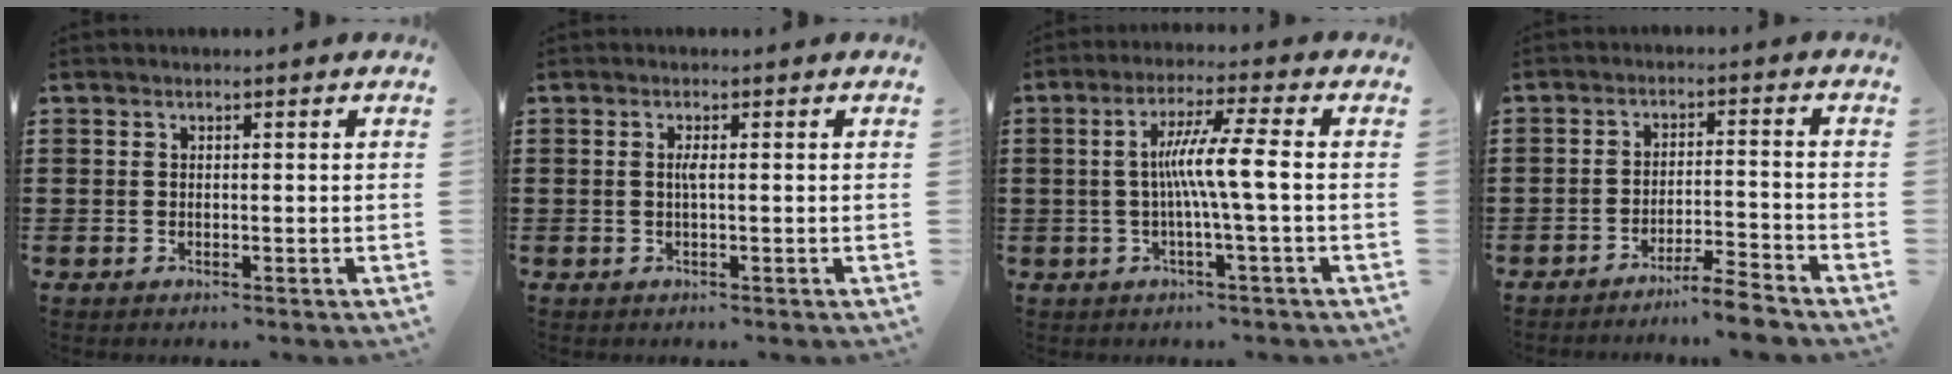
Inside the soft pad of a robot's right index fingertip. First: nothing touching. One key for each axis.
{"total": 1.3, "fx": 0.0, "fy": 0.0, "fz": 1.3, "tx": -0.027, "ty": -0.001, "tz": -0.001}
{"total": 7.3, "fx": -0.7, "fy": -0.7, "fz": 7.2, "tx": -0.131, "ty": -0.003, "tz": -0.022}
{"total": 5.0, "fx": -4.7, "fy": -0.3, "fz": 1.8, "tx": -0.030, "ty": -0.006, "tz": -0.090}